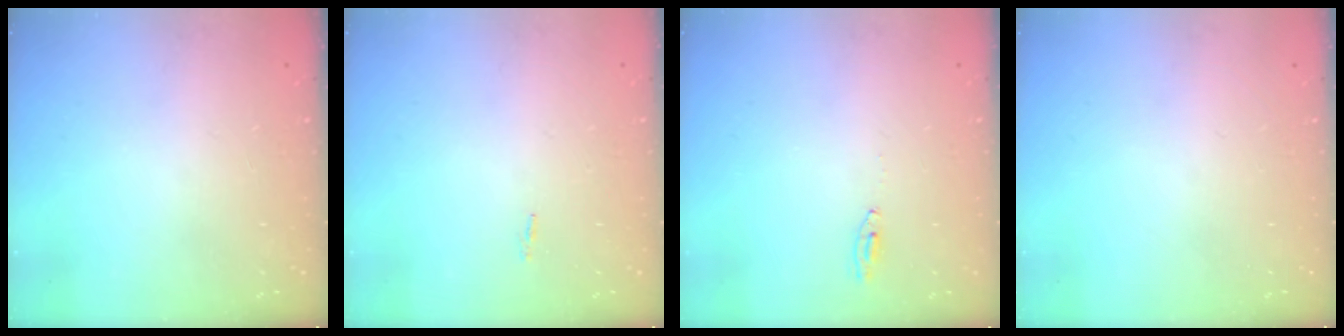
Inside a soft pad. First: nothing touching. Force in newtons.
{"total": 17.2, "press": 3.7, "slide": 16.8}
{"total": 2.4, "press": 2.4, "slide": 0.2}
{"total": 0.0}